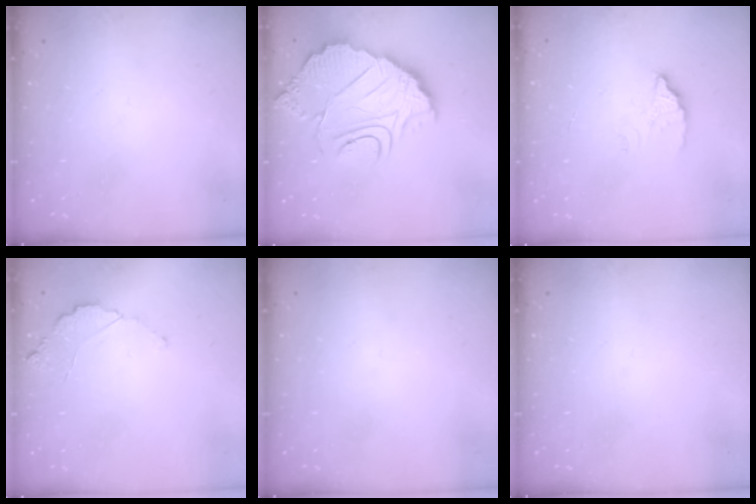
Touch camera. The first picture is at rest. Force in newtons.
{"total": 14.6, "press": 14.6, "slide": 1.3}
{"total": 2.6, "press": 2.6, "slide": 0.2}
{"total": 2.9, "press": 2.9, "slide": 0.3}
{"total": 0.0}
{"total": 0.0}